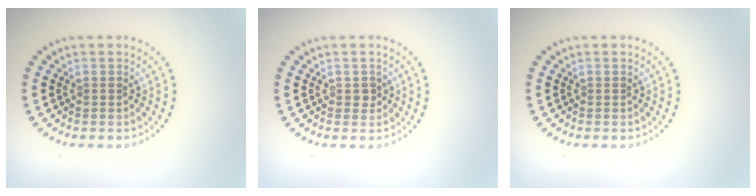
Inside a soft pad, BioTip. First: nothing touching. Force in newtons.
{"total": 0.8, "press": 0.8, "slide": 0.2}
{"total": 0.0}